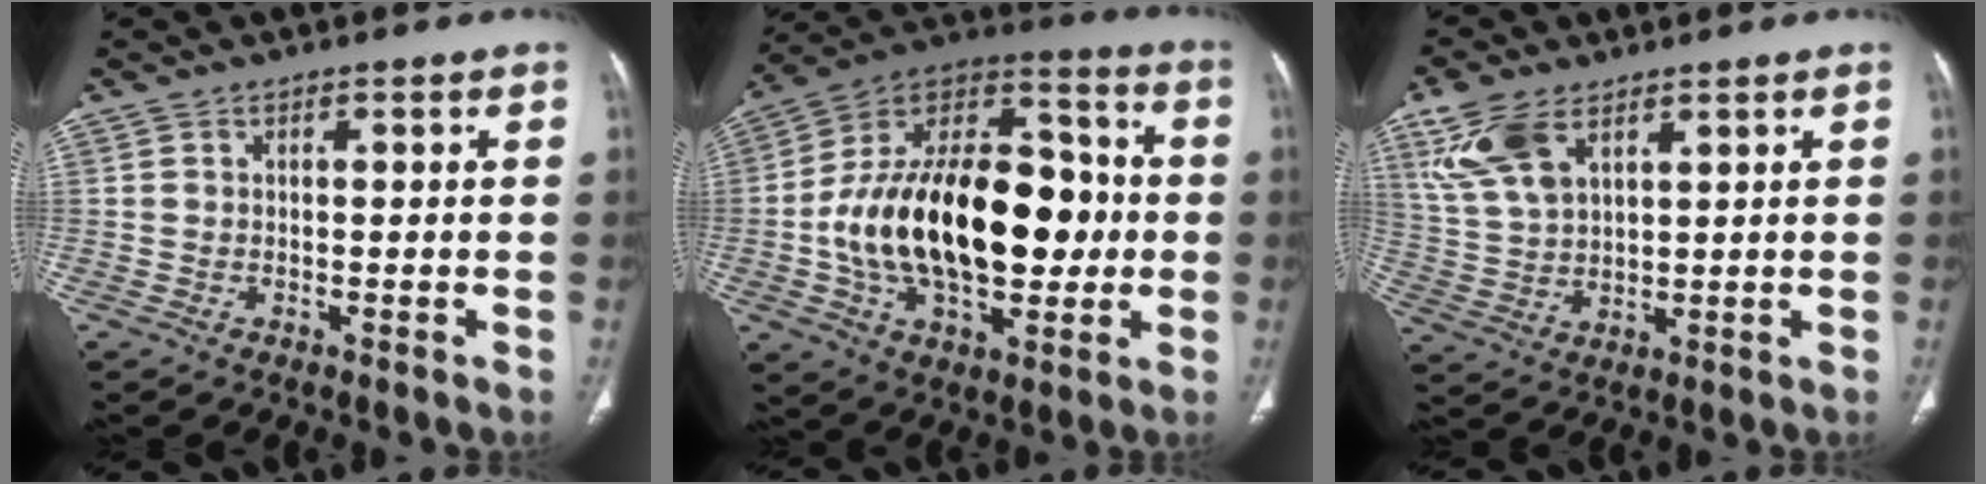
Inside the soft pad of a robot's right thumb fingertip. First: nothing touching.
{"total": 28.6, "force": [-1.9, 16.4, 23.3], "torque": [-0.378, 0.033, -0.022]}
{"total": 10.2, "force": [5.6, 5.3, 6.7], "torque": [-0.141, -0.010, 0.121]}